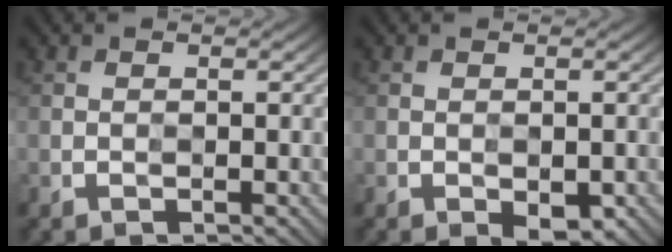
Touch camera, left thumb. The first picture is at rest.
{"total": 1.9, "force": [-1.4, 0.7, 1.1], "torque": [-0.016, -0.005, -0.022]}